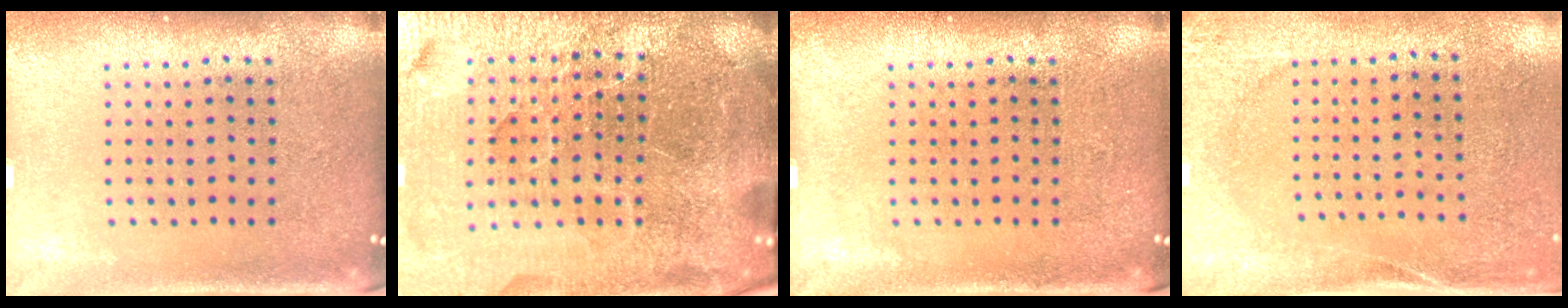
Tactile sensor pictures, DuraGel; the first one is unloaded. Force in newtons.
{"total": 7.0, "press": 6.1, "slide": 3.3}
{"total": 0.0}
{"total": 2.7, "press": 2.1, "slide": 1.6}